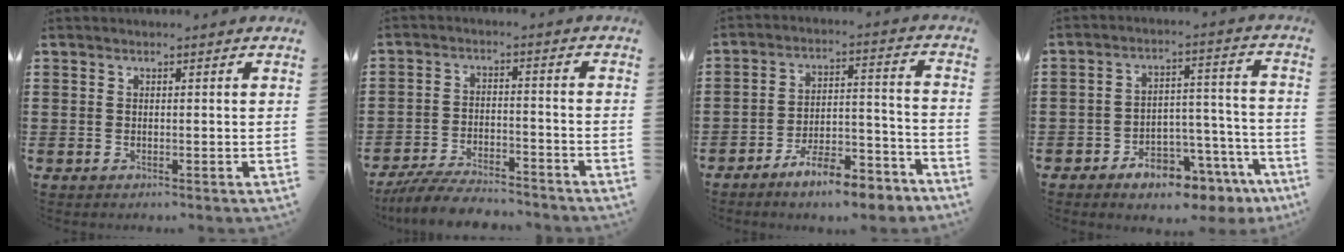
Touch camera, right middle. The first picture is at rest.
{"total": 6.3, "force": [-6.1, 0.9, 1.5], "torque": [-0.033, 0.007, -0.120]}
{"total": 8.8, "force": [-7.7, 1.5, 4.0], "torque": [-0.064, 0.022, -0.145]}
{"total": 7.0, "force": [-6.0, 2.4, 2.8], "torque": [-0.048, 0.023, -0.113]}